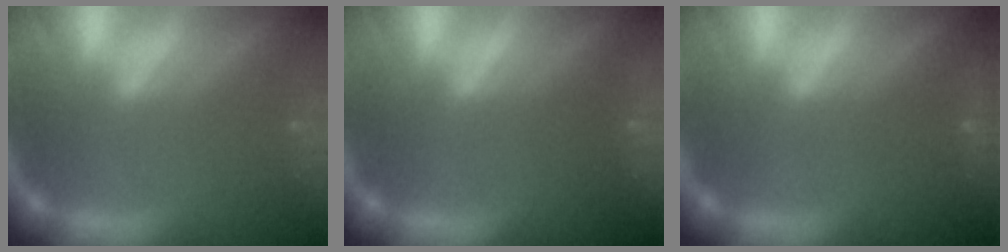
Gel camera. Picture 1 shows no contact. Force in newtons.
{"total": 9.5}
{"total": 0.9}